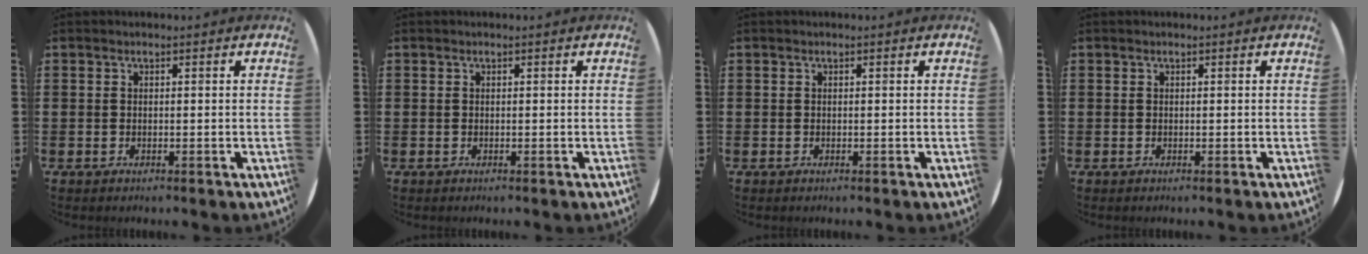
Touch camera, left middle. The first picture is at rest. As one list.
[{"total": 0.0}, {"total": 0.0}, {"total": 0.0}]